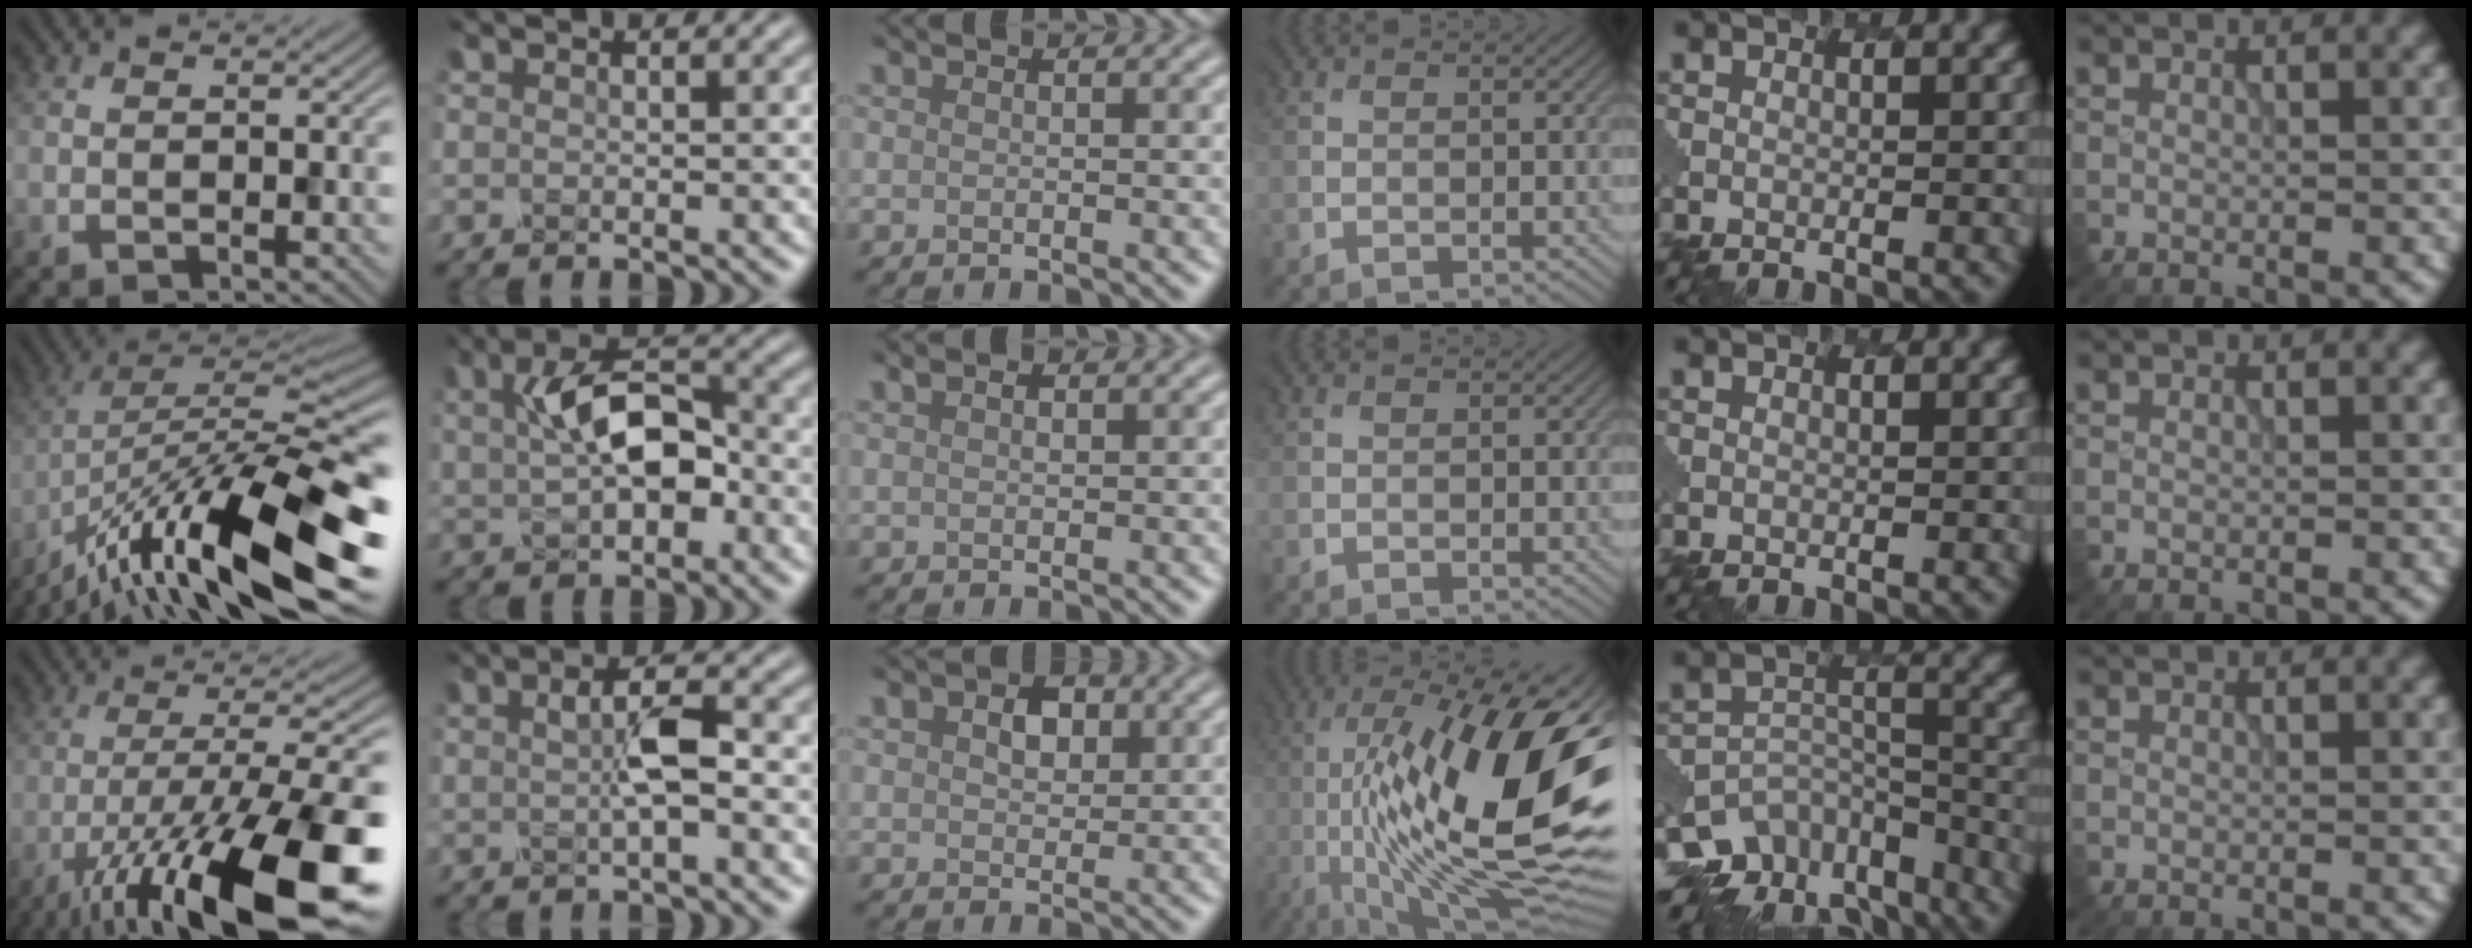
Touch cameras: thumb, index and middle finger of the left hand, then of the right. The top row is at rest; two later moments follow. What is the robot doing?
{"motion": "disassemble", "object": "battery cover"}